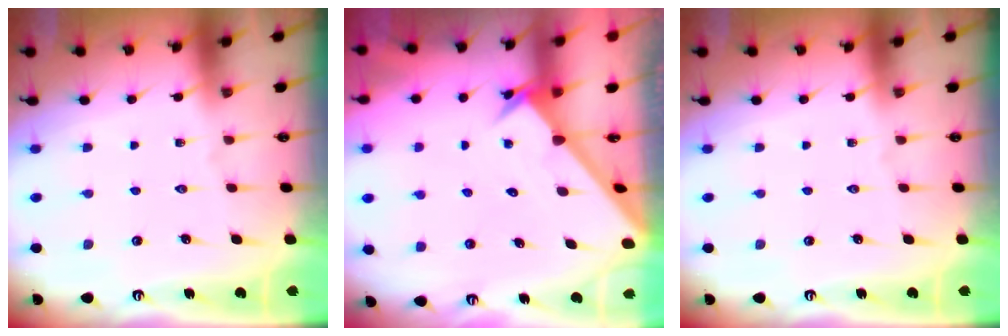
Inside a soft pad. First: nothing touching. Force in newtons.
{"total": 2.6, "press": 2.6, "slide": 0.2}
{"total": 0.0}